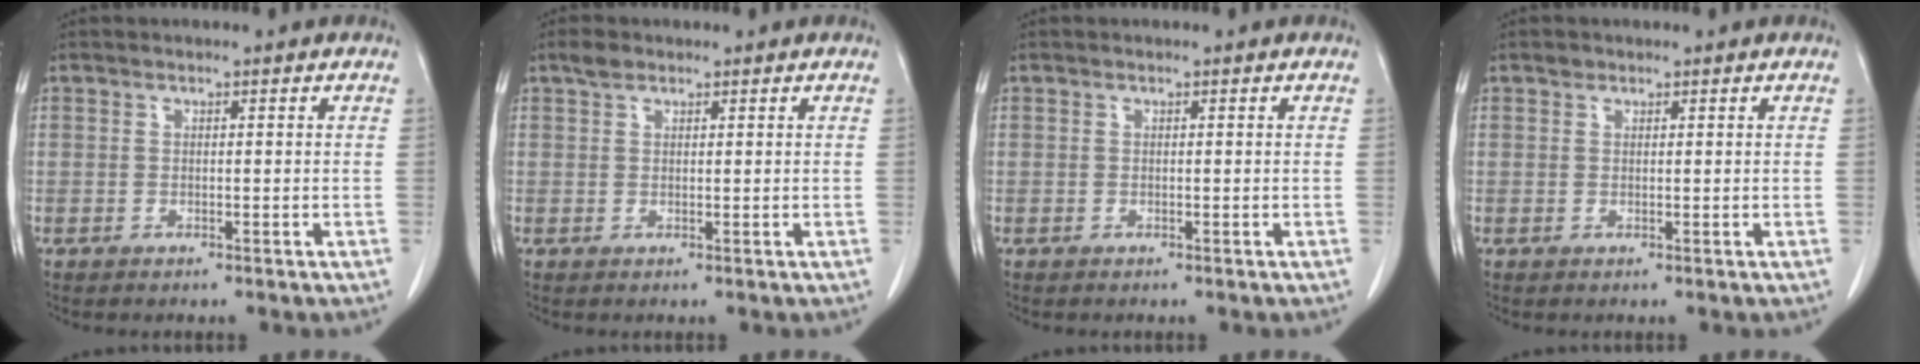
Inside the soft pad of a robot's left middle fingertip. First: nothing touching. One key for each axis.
{"total": 1.6, "fx": 1.2, "fy": 0.8, "fz": 0.7, "tx": -0.017, "ty": 0.008, "tz": 0.022}
{"total": 0.0}
{"total": 0.7, "fx": 0.5, "fy": 0.4, "fz": 0.1, "tx": -0.002, "ty": 0.001, "tz": 0.007}